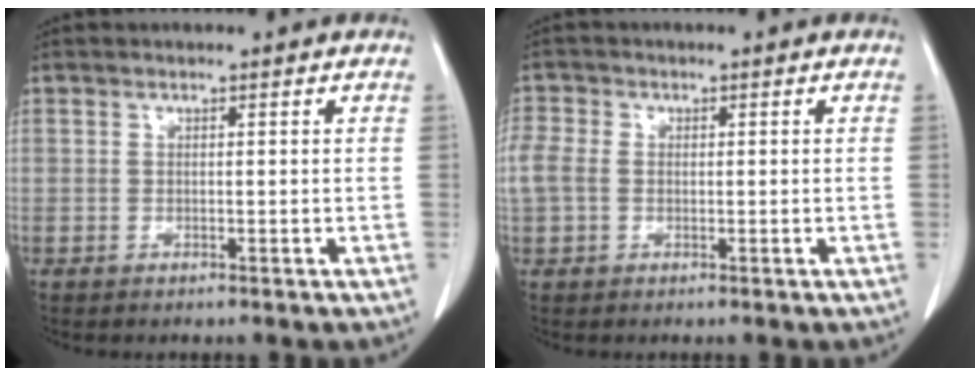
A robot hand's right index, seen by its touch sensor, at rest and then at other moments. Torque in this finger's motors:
{"motor_torque": [0.22, 0.14, 0.12, 0.04]}